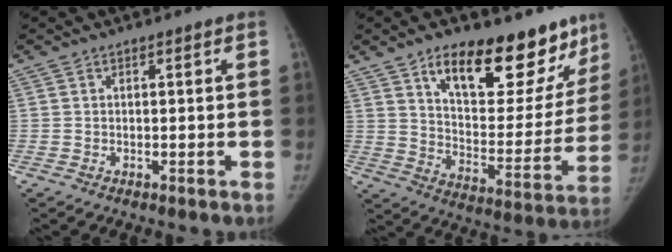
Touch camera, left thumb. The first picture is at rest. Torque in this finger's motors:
{"motor_torque": [1.81, 1.97, 0.10, -0.28, 0.07]}